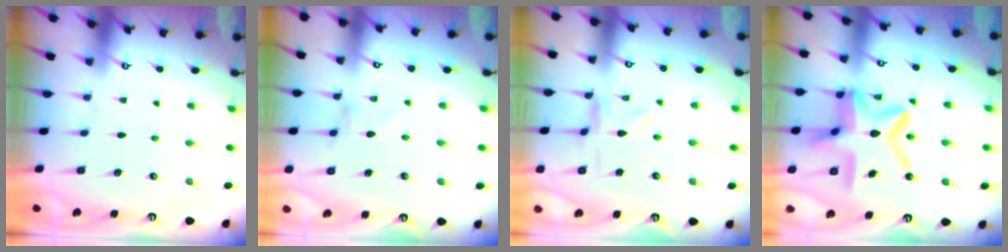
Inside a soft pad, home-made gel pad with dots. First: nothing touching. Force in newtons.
{"total": 1.2, "press": 1.2, "slide": 0.3}
{"total": 2.4, "press": 2.4, "slide": 0.3}
{"total": 19.3, "press": 19.3, "slide": 1.7}